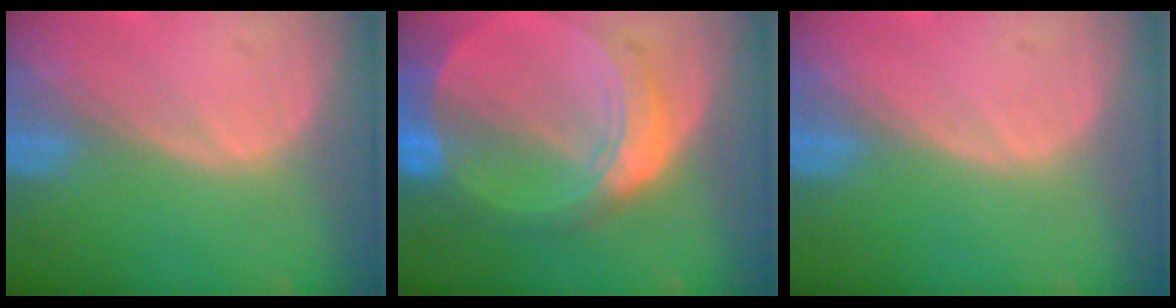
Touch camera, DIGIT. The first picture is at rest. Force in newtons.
{"total": 8.8, "press": 8.8, "slide": 0.6}
{"total": 0.0}